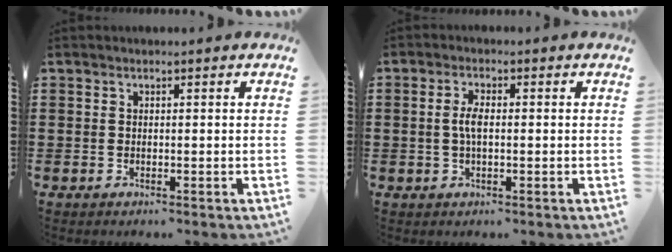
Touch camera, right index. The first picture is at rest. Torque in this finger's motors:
{"motor_torque": [0.87, -0.33, 0.44, 0.12]}